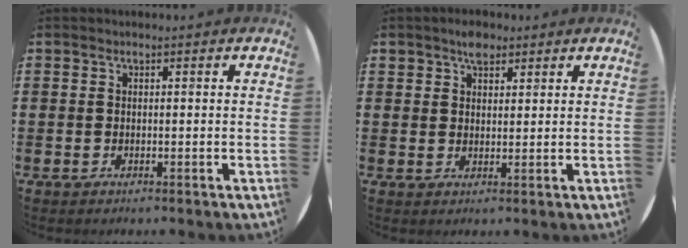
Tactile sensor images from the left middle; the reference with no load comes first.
{"total": 2.7, "force": [2.2, 1.4, 0.8], "torque": [-0.003, -0.002, 0.037]}